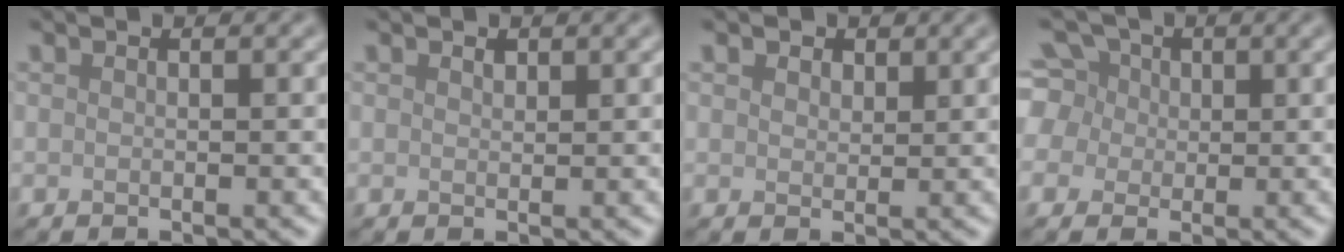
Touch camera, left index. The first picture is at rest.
{"total": 0.6, "force": [0.4, 0.3, 0.2], "torque": [-0.004, -0.003, 0.008]}
{"total": 1.9, "force": [1.4, 1.1, 0.7], "torque": [-0.014, -0.001, 0.019]}
{"total": 7.2, "force": [2.2, 6.2, 3.0], "torque": [-0.064, 0.036, 0.013]}